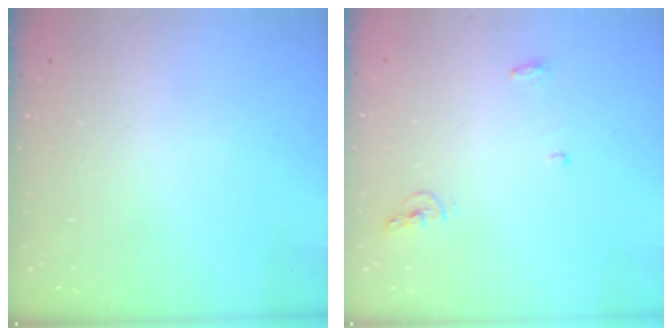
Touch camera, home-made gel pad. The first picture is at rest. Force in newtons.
{"total": 4.8, "press": 4.7, "slide": 0.8}